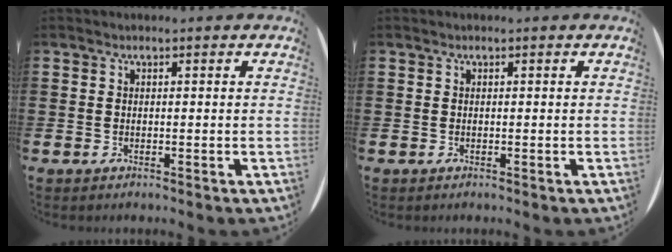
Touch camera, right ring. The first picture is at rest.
{"total": 0.0}